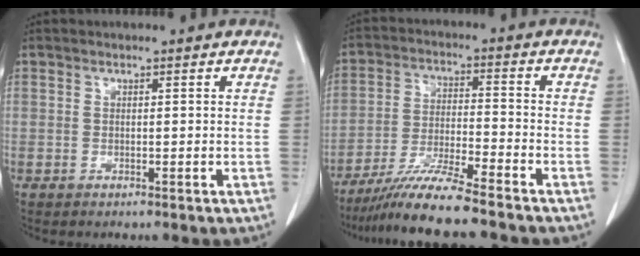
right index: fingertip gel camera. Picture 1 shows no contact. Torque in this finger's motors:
{"motor_torque": [0.57, -0.54, 0.48, 0.16]}